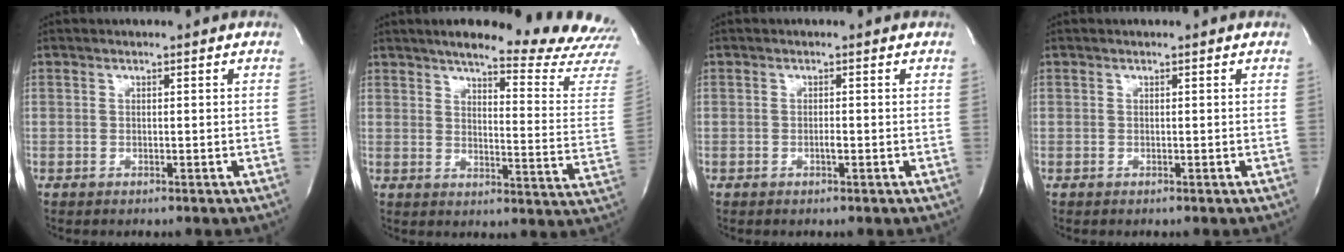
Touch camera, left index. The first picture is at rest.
{"total": 21.1, "force": [19.1, 0.4, 8.9], "torque": [-0.120, -0.104, 0.218]}
{"total": 1.1, "force": [-1.1, 0.0, 0.4], "torque": [-0.007, -0.008, -0.018]}
{"total": 0.0}